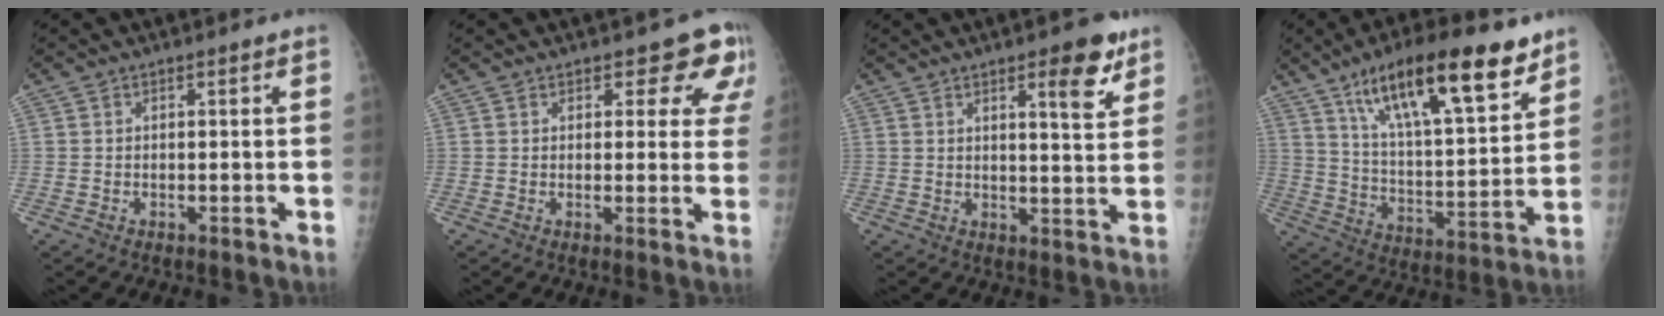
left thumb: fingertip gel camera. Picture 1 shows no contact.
{"total": 6.9, "force": [4.8, 3.7, 3.4], "torque": [0.006, -0.021, 0.043]}
{"total": 7.8, "force": [4.6, 2.0, 6.0], "torque": [-0.067, -0.026, 0.060]}
{"total": 22.8, "force": [14.0, 6.9, 16.7], "torque": [-0.247, -0.048, 0.236]}